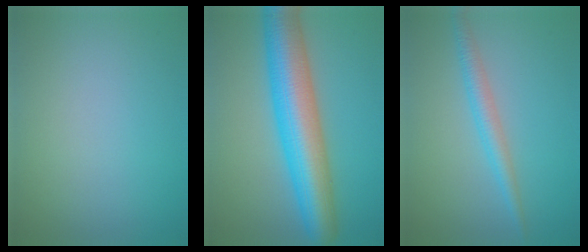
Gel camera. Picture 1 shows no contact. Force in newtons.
{"total": 10.0, "press": 10.0, "slide": 0.2}
{"total": 2.4, "press": 2.4, "slide": 0.0}